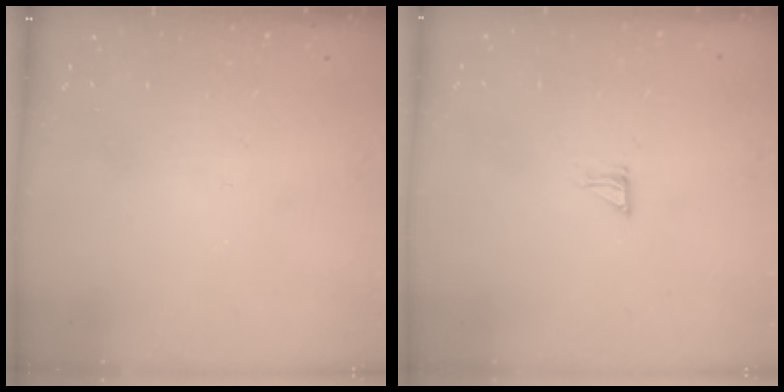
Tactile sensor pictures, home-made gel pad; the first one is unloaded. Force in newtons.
{"total": 4.2, "press": 4.2, "slide": 0.2}